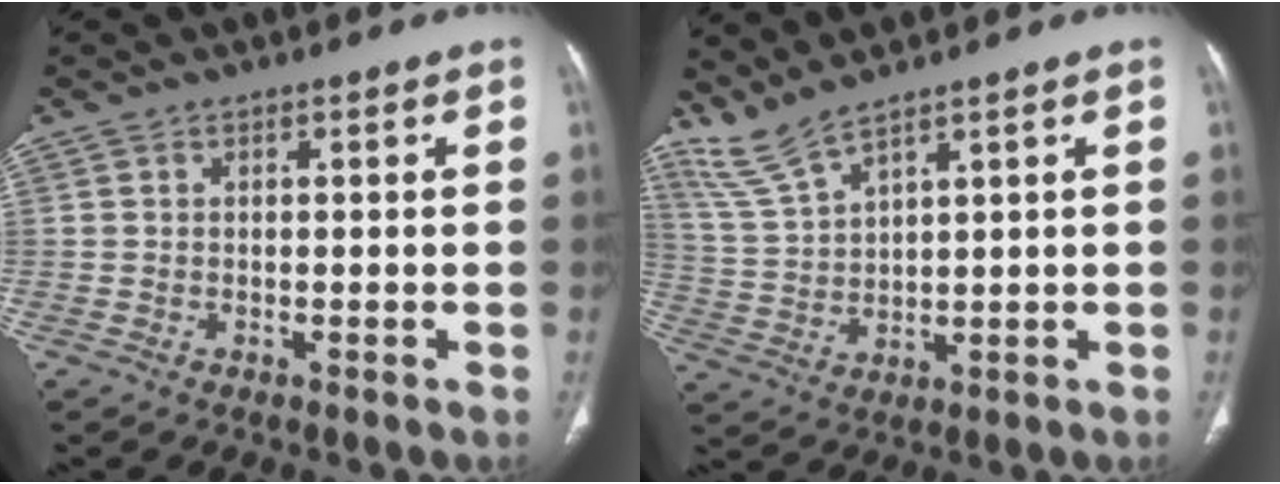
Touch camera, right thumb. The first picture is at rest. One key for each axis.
{"total": 6.1, "fx": 5.4, "fy": 0.2, "fz": 2.7, "tx": -0.070, "ty": -0.029, "tz": 0.130}